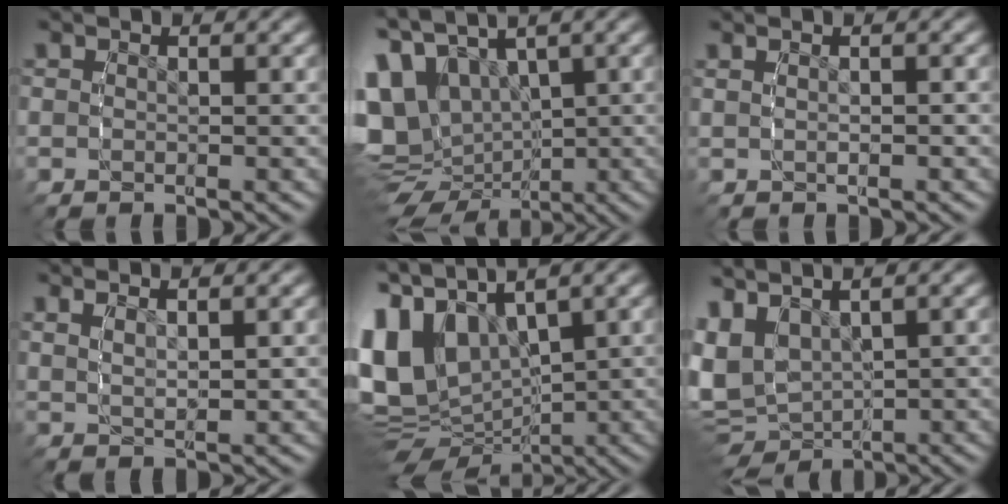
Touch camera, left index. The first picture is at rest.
{"total": 13.0, "force": [-1.6, 11.0, 6.6], "torque": [-0.172, -0.055, -0.013]}
{"total": 1.1, "force": [0.0, 0.8, 0.8], "torque": [-0.015, 0.007, -0.002]}
{"total": 3.3, "force": [1.7, 1.8, 2.2], "torque": [-0.041, 0.006, 0.023]}
{"total": 13.2, "force": [0.5, 10.5, 8.0], "torque": [-0.194, -0.020, 0.006]}
{"total": 10.2, "force": [-0.4, 8.9, 5.1], "torque": [-0.151, -0.041, -0.005]}